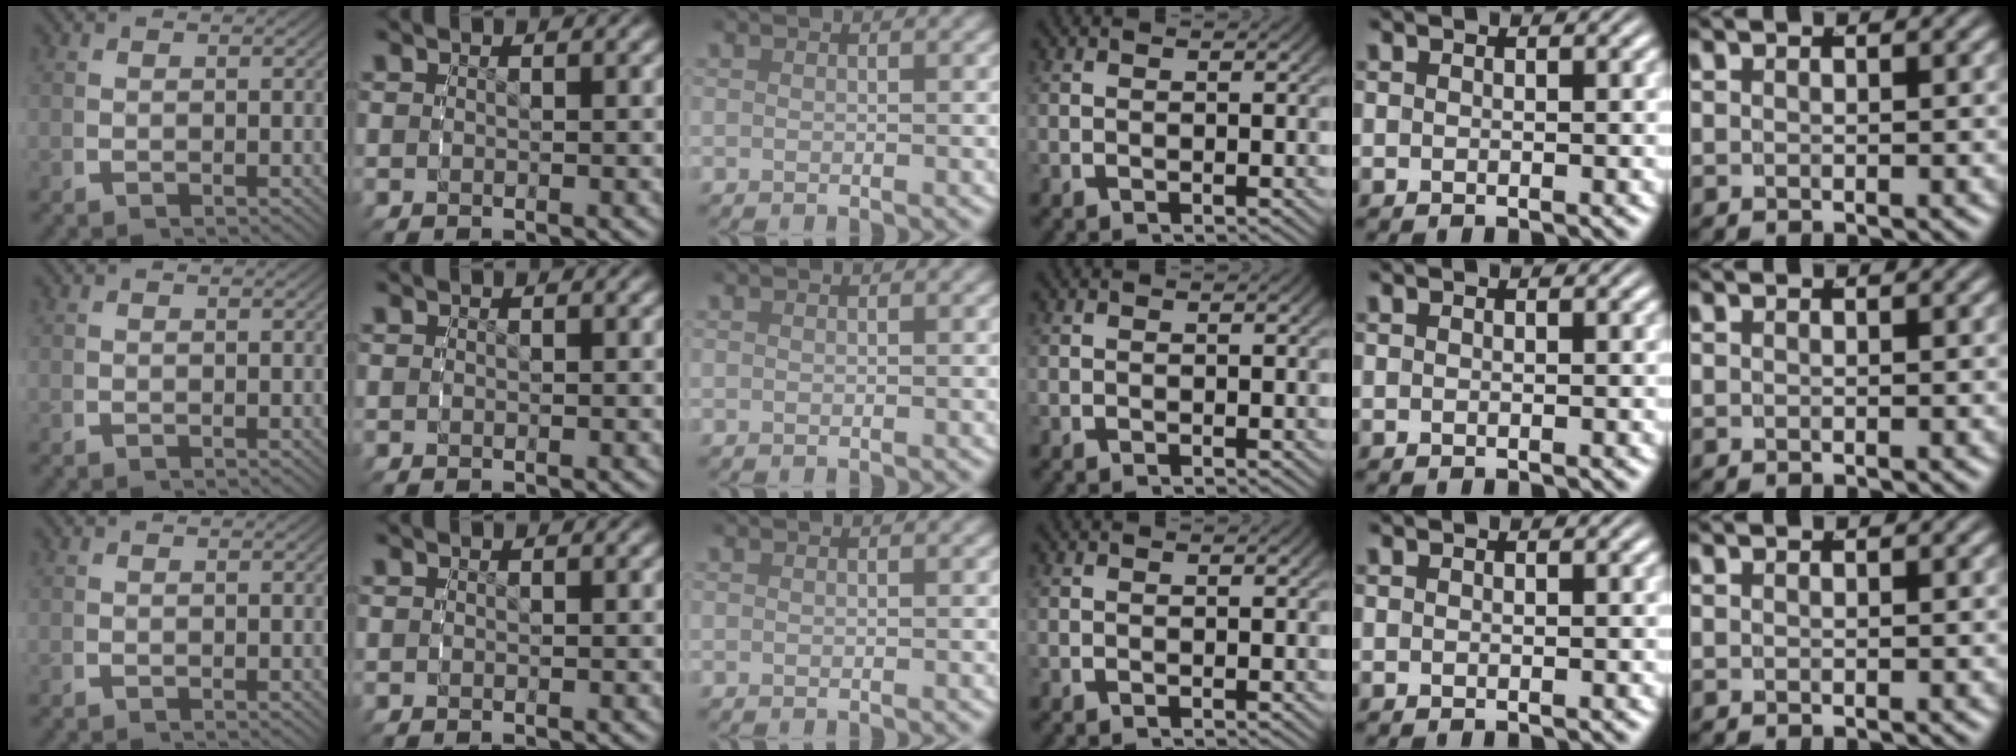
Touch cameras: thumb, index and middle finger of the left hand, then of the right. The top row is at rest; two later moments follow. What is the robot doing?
{"motion": "reach", "object": "pen bag"}